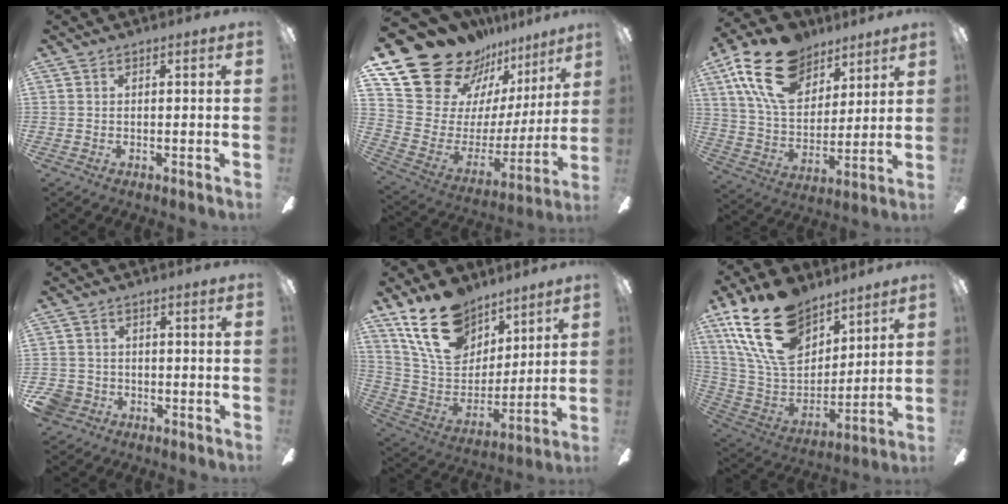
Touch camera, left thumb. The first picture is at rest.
{"total": 23.2, "force": [18.0, 12.3, 7.8], "torque": [-0.133, -0.136, 0.345]}
{"total": 20.5, "force": [12.0, 12.3, 11.2], "torque": [-0.207, -0.043, 0.221]}
{"total": 4.7, "force": [-2.1, 4.0, 1.2], "torque": [-0.049, 0.007, -0.043]}
{"total": 20.3, "force": [13.4, 12.1, 9.2], "torque": [-0.171, -0.067, 0.252]}
{"total": 23.8, "force": [14.7, 13.5, 12.9], "torque": [-0.254, -0.068, 0.271]}